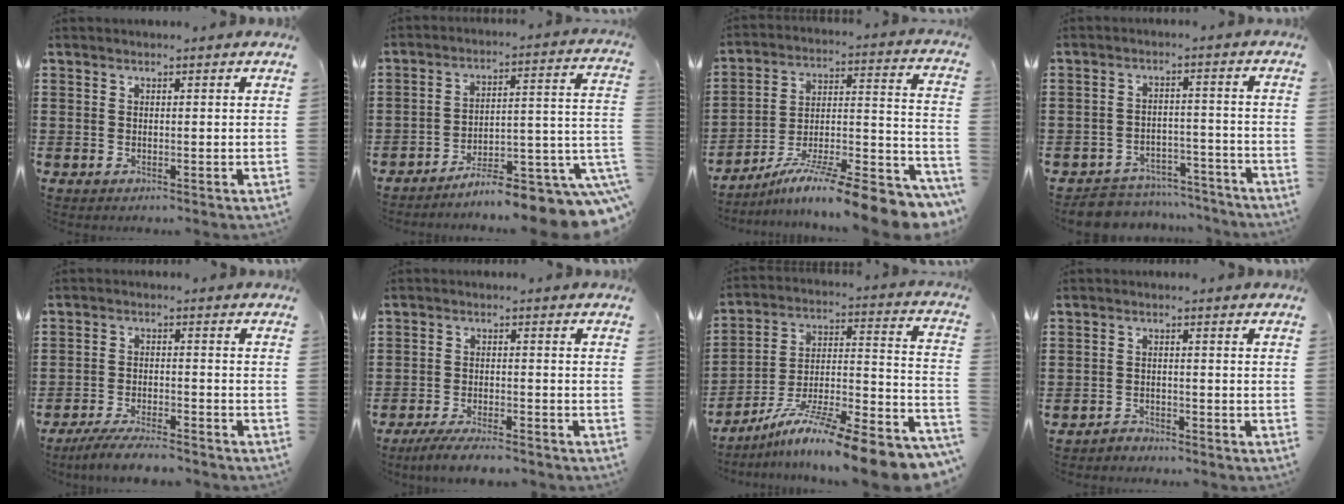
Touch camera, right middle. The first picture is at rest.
{"total": 9.1, "force": [-7.8, 0.8, 4.5], "torque": [-0.057, 0.002, -0.146]}
{"total": 12.3, "force": [-10.1, 0.2, 7.1], "torque": [-0.098, 0.011, -0.184]}
{"total": 5.2, "force": [-5.1, 1.1, 0.0], "torque": [0.001, 0.016, -0.105]}
{"total": 4.8, "force": [-4.5, 0.3, 1.8], "torque": [-0.035, -0.002, -0.087]}
{"total": 4.3, "force": [-3.9, 0.4, 1.7], "torque": [-0.040, -0.006, -0.080]}
{"total": 11.9, "force": [-9.4, 0.1, 7.3], "torque": [-0.111, 0.002, -0.175]}
{"total": 2.0, "force": [-1.9, 0.5, -0.1], "torque": [-0.005, 0.003, -0.043]}